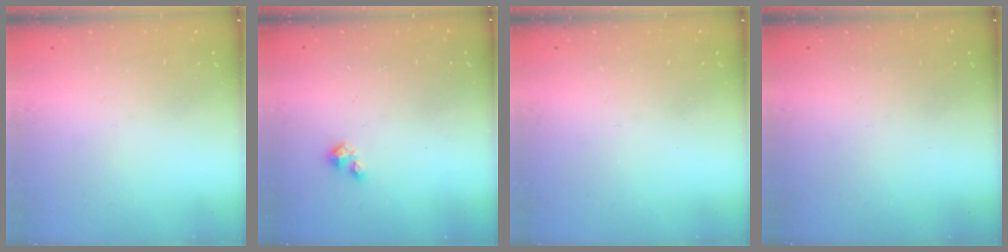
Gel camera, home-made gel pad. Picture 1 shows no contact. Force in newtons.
{"total": 1.3, "press": 1.2, "slide": 0.4}
{"total": 0.0}
{"total": 0.0}